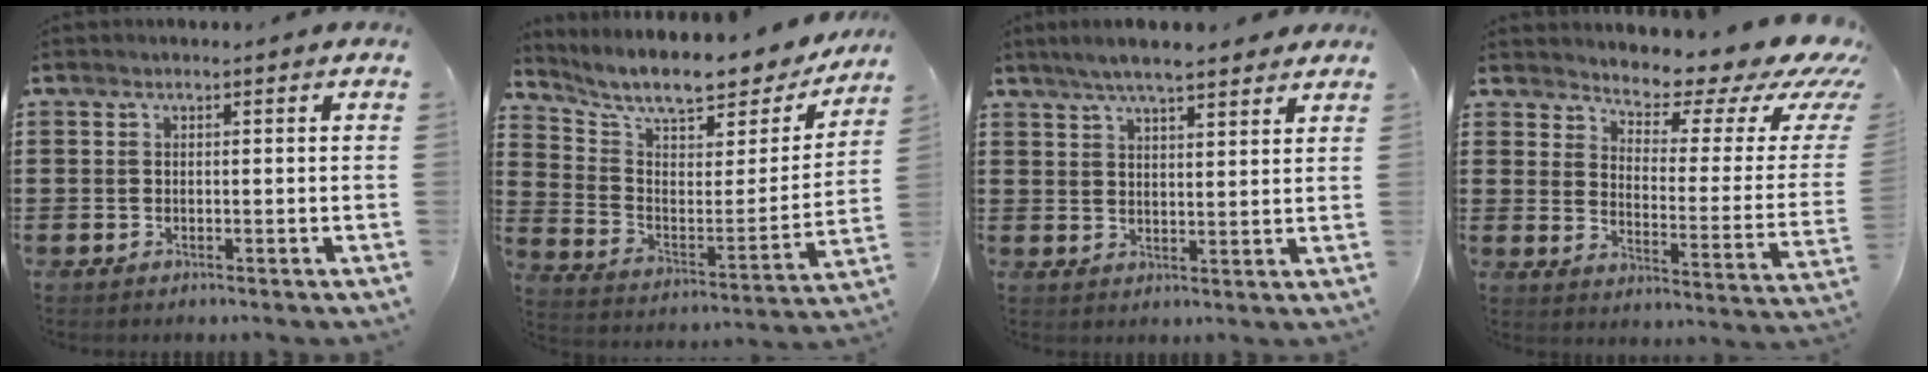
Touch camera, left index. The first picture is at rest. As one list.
[{"total": 9.0, "force": [7.8, 1.7, 4.2], "torque": [-0.102, -0.058, 0.127]}, {"total": 5.6, "force": [4.8, 0.7, 2.7], "torque": [-0.064, -0.006, 0.087]}, {"total": 6.4, "force": [5.5, 1.6, 2.8], "torque": [-0.053, -0.054, 0.084]}]